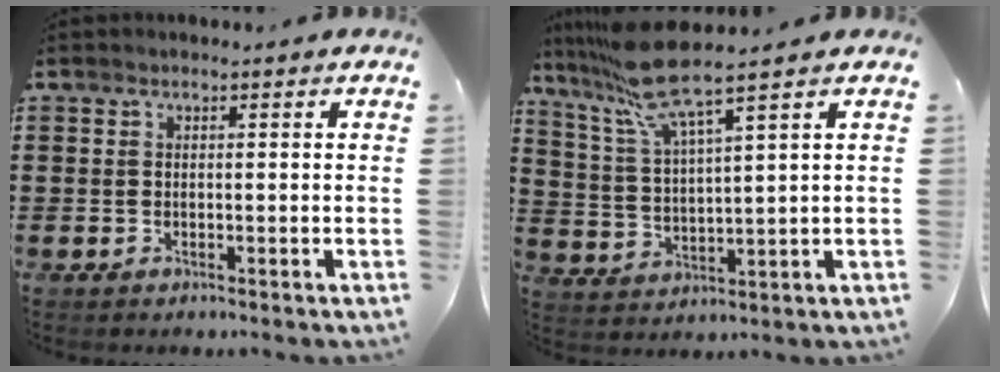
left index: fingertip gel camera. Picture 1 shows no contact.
{"total": 9.2, "force": [7.1, 0.5, 5.8], "torque": [-0.144, -0.027, 0.124]}